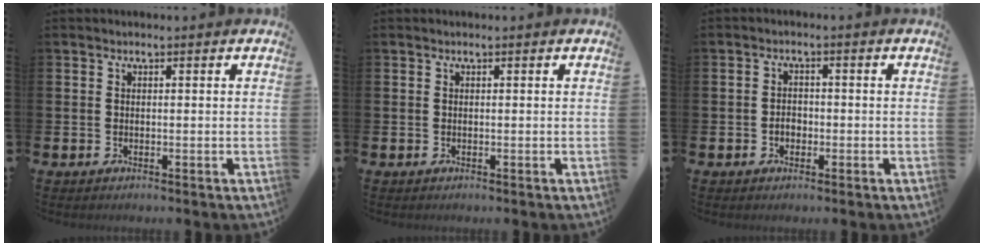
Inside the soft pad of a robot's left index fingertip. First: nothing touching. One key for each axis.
{"total": 0.0}
{"total": 2.0, "fx": -0.7, "fy": 1.5, "fz": 1.1, "tx": -0.012, "ty": 0.002, "tz": -0.017}